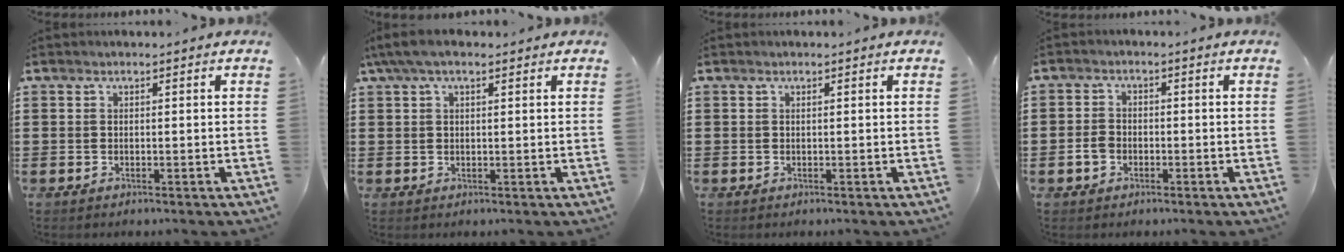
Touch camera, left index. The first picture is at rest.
{"total": 3.4, "force": [1.7, 1.4, 2.6], "torque": [-0.055, 0.010, 0.031]}
{"total": 0.0}
{"total": 2.8, "force": [-1.0, 2.1, 1.5], "torque": [-0.038, 0.000, -0.021]}